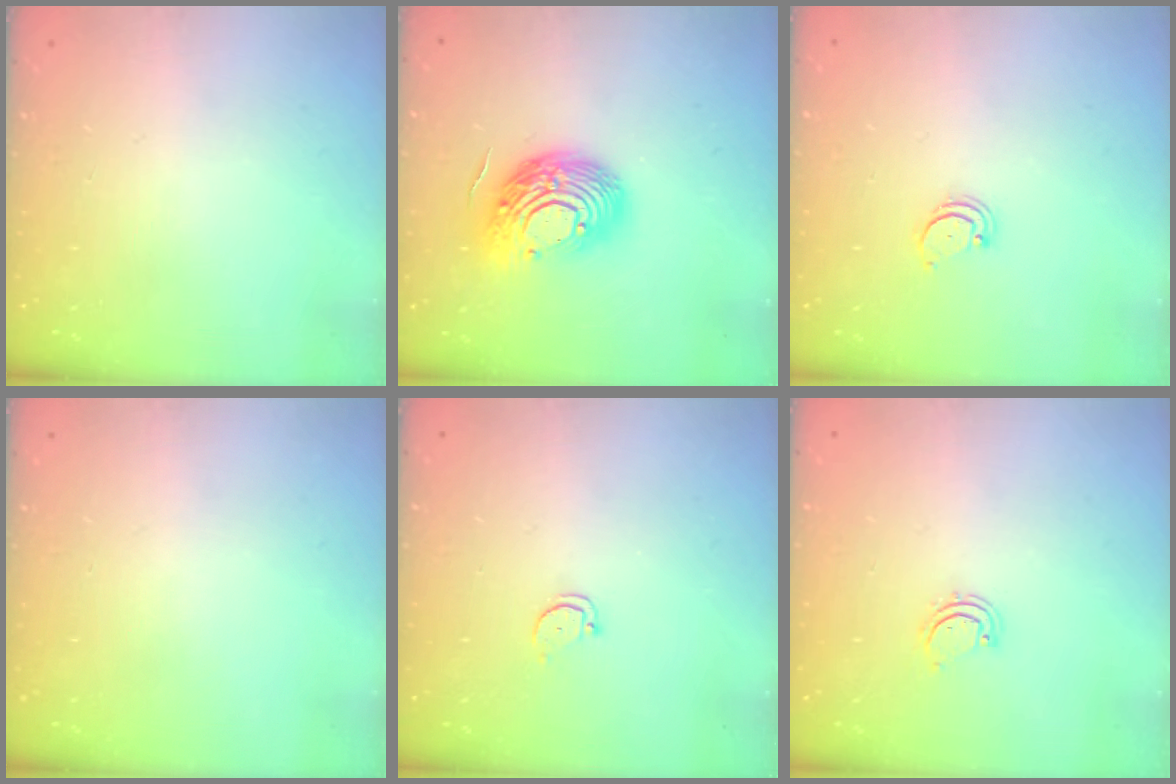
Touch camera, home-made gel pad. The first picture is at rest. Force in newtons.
{"total": 16.1, "press": 16.1, "slide": 1.3}
{"total": 2.4, "press": 2.3, "slide": 0.5}
{"total": 0.0}
{"total": 2.0, "press": 2.0, "slide": 0.2}
{"total": 2.5, "press": 2.5, "slide": 0.3}